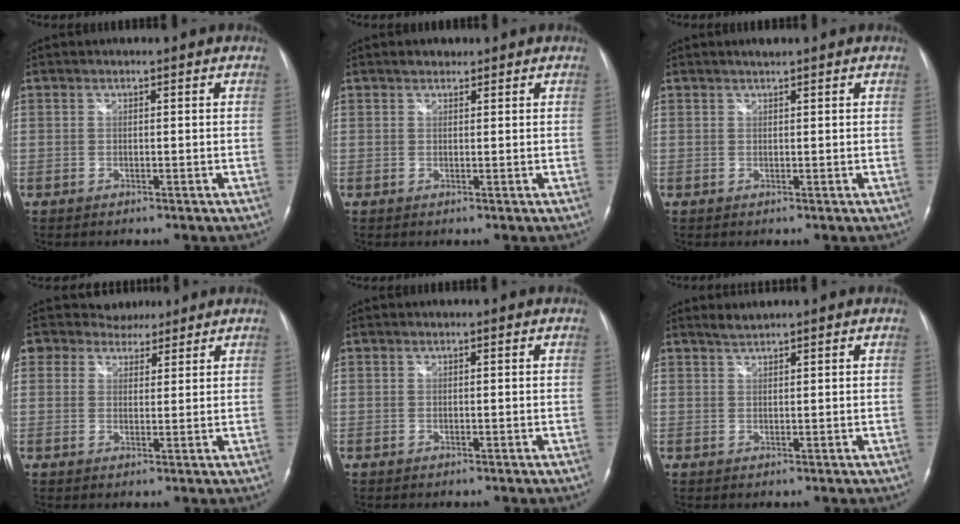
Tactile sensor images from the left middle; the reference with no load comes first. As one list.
[{"total": 1.3, "force": [1.1, 0.7, 0.2], "torque": [-0.007, 0.003, 0.016]}, {"total": 0.8, "force": [0.8, -0.1, 0.3], "torque": [-0.011, 0.000, 0.017]}, {"total": 5.3, "force": [4.4, 2.8, 0.5], "torque": [-0.010, 0.014, 0.067]}, {"total": 0.0}, {"total": 1.3, "force": [1.3, -0.3, 0.1], "torque": [-0.004, 0.002, 0.029]}]